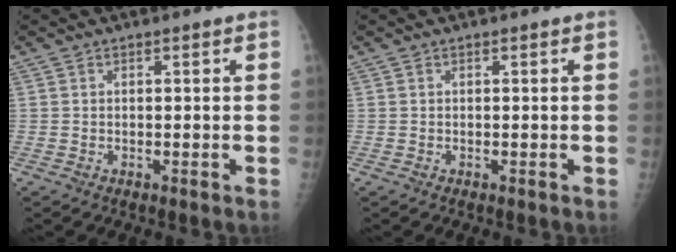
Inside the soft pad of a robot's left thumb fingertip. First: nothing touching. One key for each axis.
{"total": 0.0}